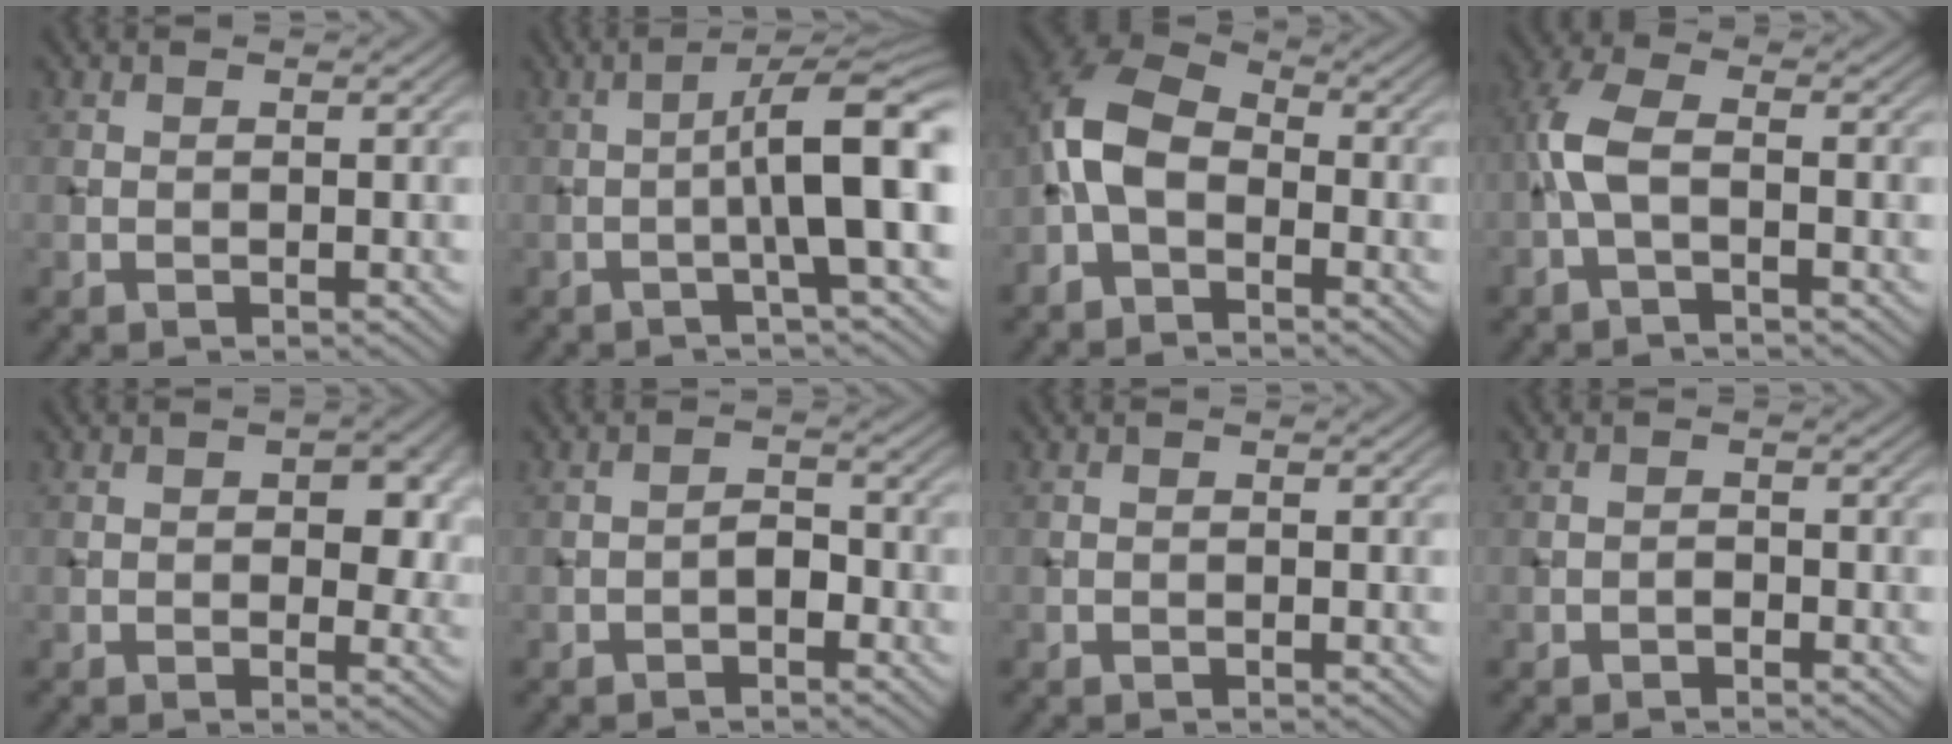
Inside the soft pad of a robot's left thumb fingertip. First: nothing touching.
{"total": 9.3, "force": [-1.3, 1.2, 9.1], "torque": [-0.131, 0.028, -0.032]}
{"total": 7.8, "force": [-2.5, 4.6, 5.7], "torque": [-0.135, 0.005, -0.066]}
{"total": 4.7, "force": [-1.2, 1.8, 4.2], "torque": [-0.109, 0.009, -0.035]}
{"total": 4.9, "force": [0.5, 2.9, 3.9], "torque": [-0.048, -0.007, 0.008]}
{"total": 2.0, "force": [-1.1, 1.0, 1.2], "torque": [-0.017, 0.007, -0.025]}
{"total": 0.0}
{"total": 0.8, "force": [-0.6, 0.4, 0.4], "torque": [-0.002, 0.001, -0.014]}